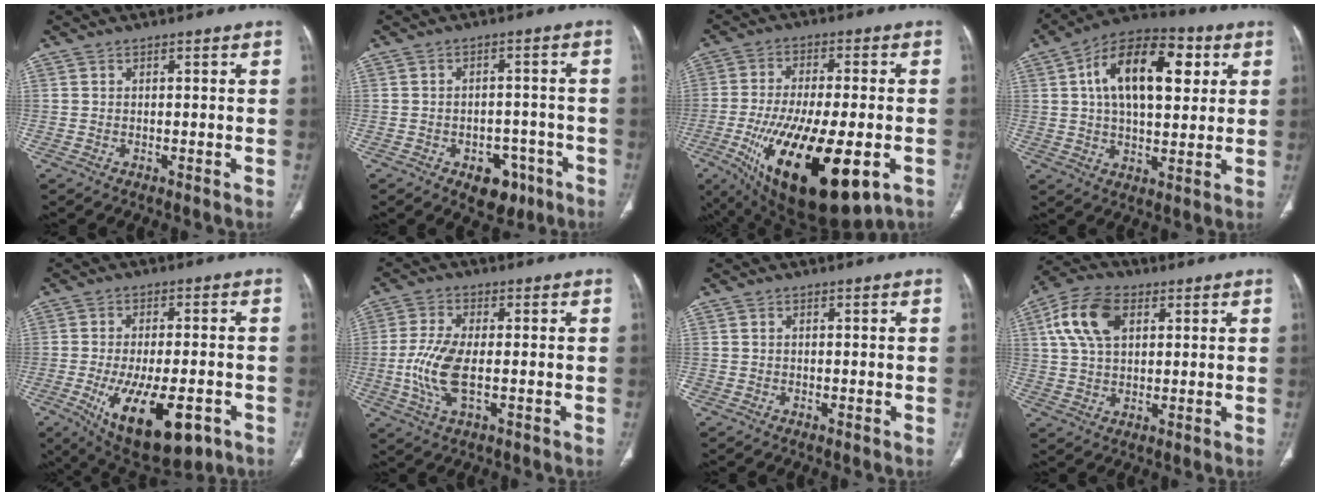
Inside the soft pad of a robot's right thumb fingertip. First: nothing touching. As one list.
[{"total": 7.2, "force": [-3.9, 4.8, 3.8], "torque": [-0.019, 0.029, -0.046]}, {"total": 25.1, "force": [-8.4, 9.6, 21.6], "torque": [-0.382, -0.023, -0.116]}, {"total": 18.6, "force": [5.2, 9.9, 14.9], "torque": [-0.213, 0.011, 0.079]}, {"total": 17.5, "force": [-7.3, 7.4, 14.0], "torque": [-0.226, 0.001, -0.092]}, {"total": 8.8, "force": [-1.2, 3.6, 8.0], "torque": [-0.188, -0.002, -0.024]}, {"total": 0.0}, {"total": 11.2, "force": [3.7, 6.8, 8.0], "torque": [-0.151, 0.009, 0.066]}]